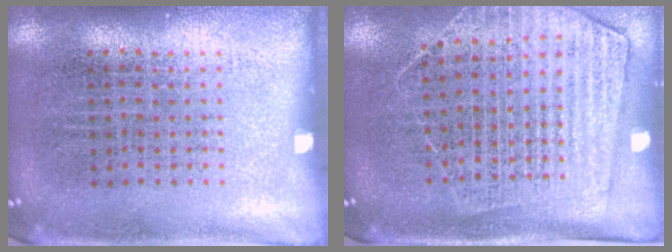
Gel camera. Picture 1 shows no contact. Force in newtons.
{"total": 1.6, "press": 1.4, "slide": 0.7}